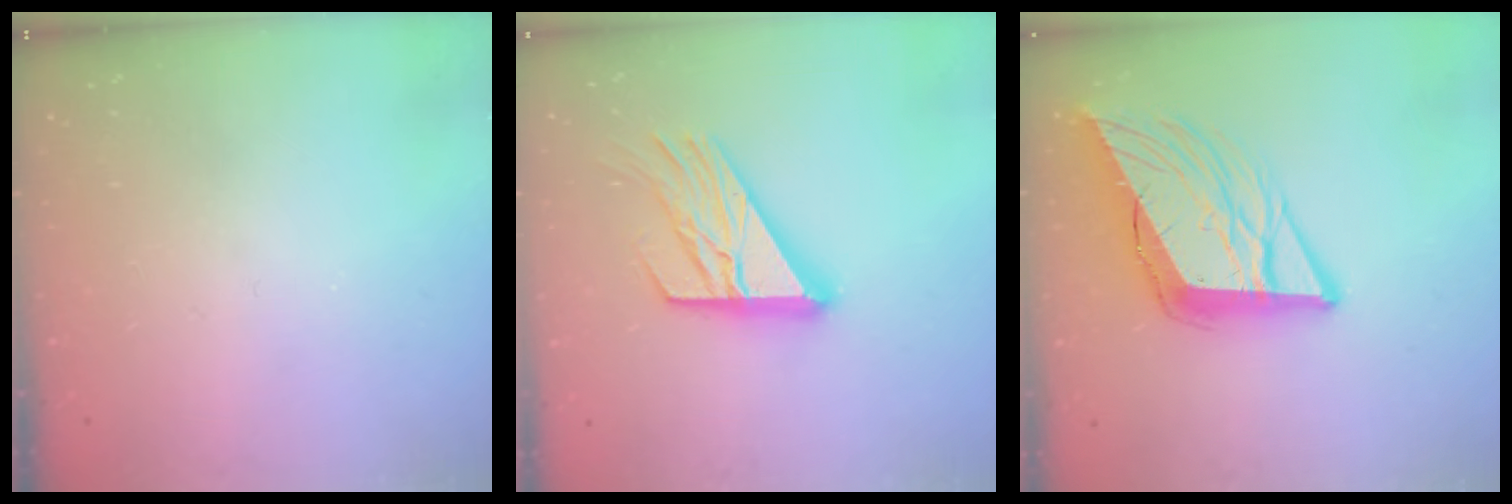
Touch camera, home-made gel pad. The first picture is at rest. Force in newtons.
{"total": 17.2, "press": 17.1, "slide": 1.8}
{"total": 15.9, "press": 15.6, "slide": 3.0}